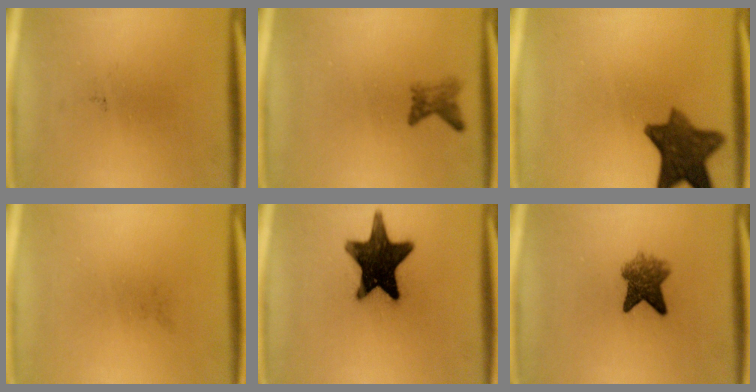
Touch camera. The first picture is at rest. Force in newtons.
{"total": 1.9}
{"total": 10.3}
{"total": 0.0}
{"total": 17.2}
{"total": 5.5}